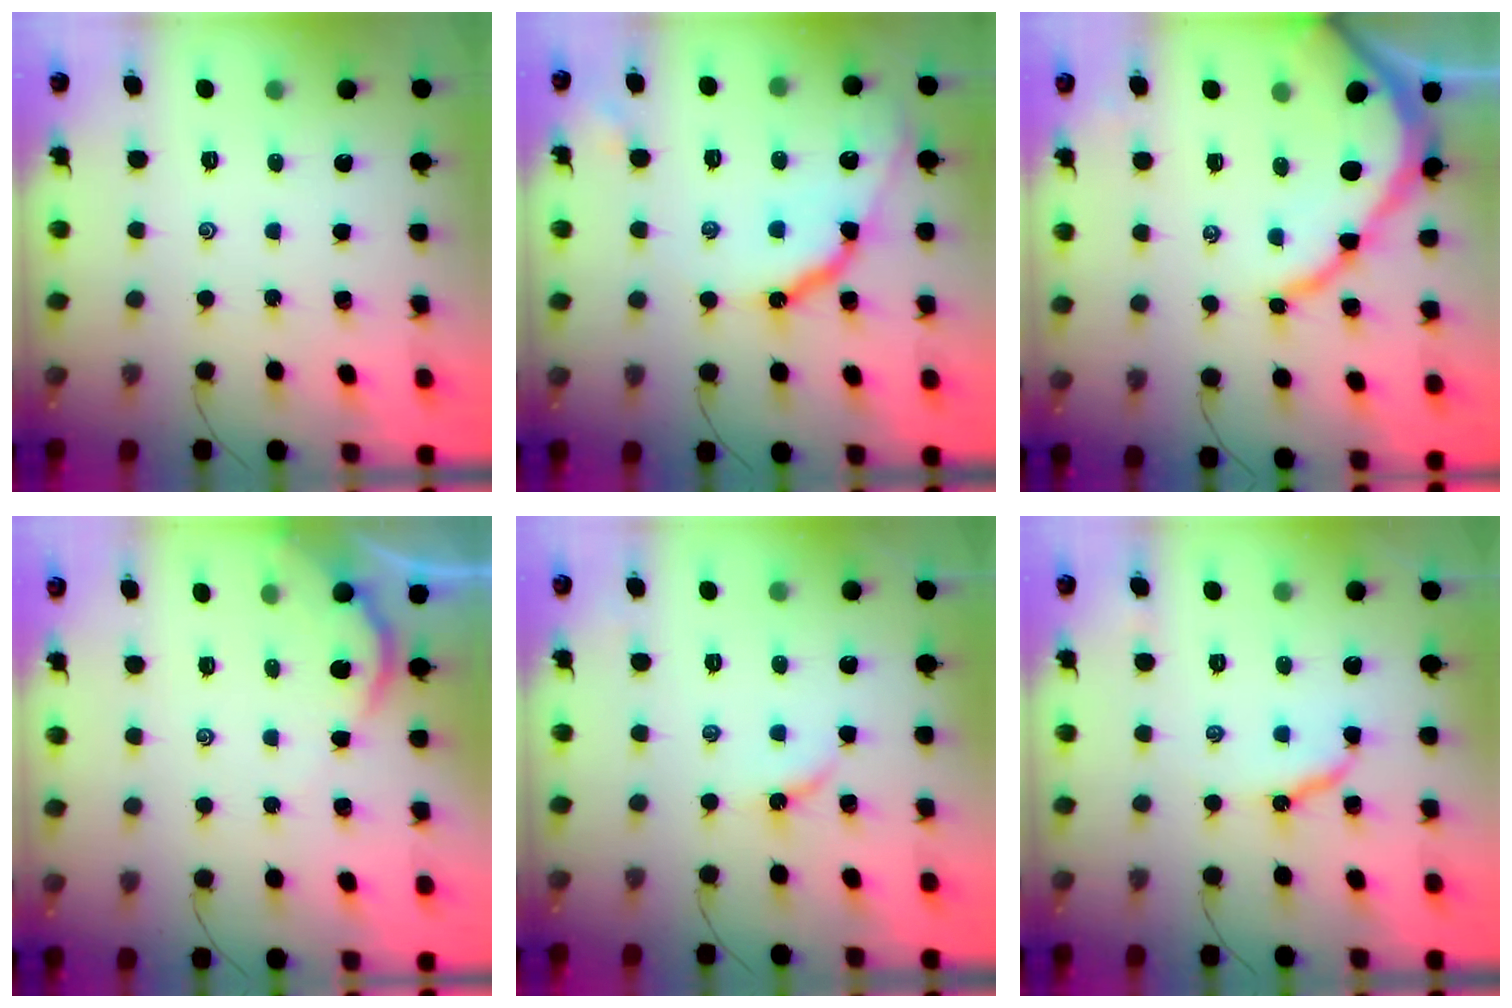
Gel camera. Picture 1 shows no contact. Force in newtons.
{"total": 12.4, "press": 12.4, "slide": 0.9}
{"total": 11.7, "press": 11.7, "slide": 1.3}
{"total": 3.2, "press": 3.2, "slide": 0.4}
{"total": 3.0, "press": 2.9, "slide": 0.5}
{"total": 8.2, "press": 8.2, "slide": 0.8}